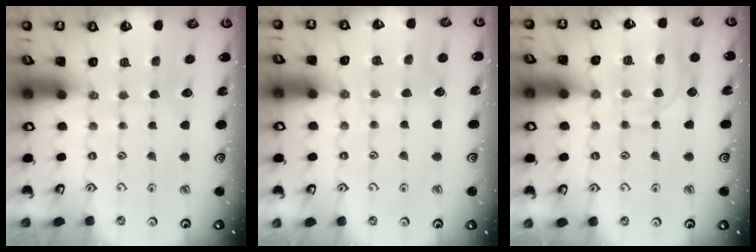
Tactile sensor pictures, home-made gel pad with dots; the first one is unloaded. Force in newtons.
{"total": 4.8, "press": 4.7, "slide": 0.7}
{"total": 11.9, "press": 11.9, "slide": 1.2}